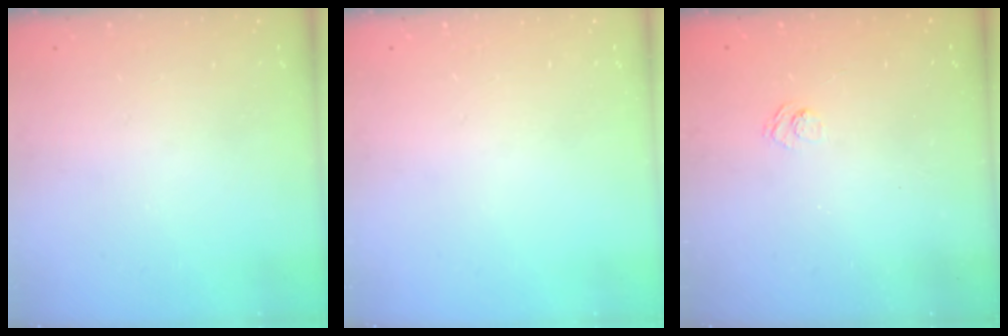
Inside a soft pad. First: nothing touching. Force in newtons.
{"total": 0.0}
{"total": 2.4, "press": 2.0, "slide": 1.3}